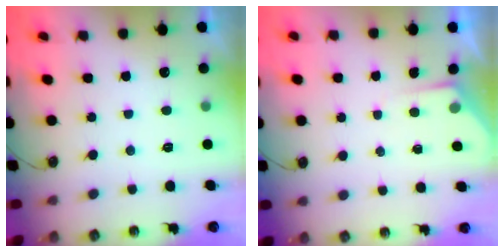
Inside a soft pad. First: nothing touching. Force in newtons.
{"total": 3.6, "press": 3.6, "slide": 0.5}